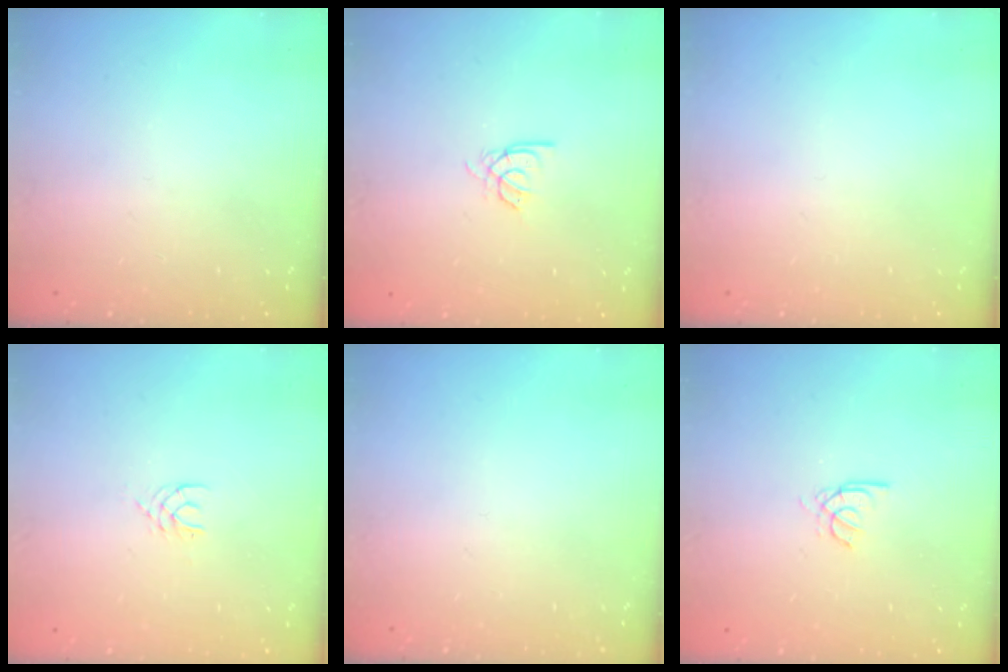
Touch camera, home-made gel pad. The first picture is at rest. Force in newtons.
{"total": 2.4, "press": 2.4, "slide": 0.4}
{"total": 0.0}
{"total": 2.9, "press": 2.9, "slide": 0.4}
{"total": 0.0}
{"total": 2.6, "press": 2.6, "slide": 0.4}